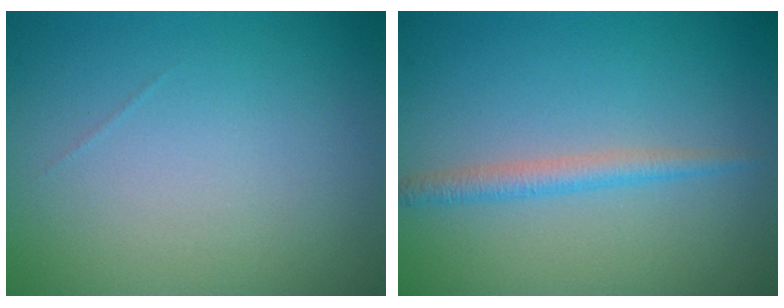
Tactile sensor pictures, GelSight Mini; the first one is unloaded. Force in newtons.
{"total": 1.7, "press": 1.7, "slide": 0.1}